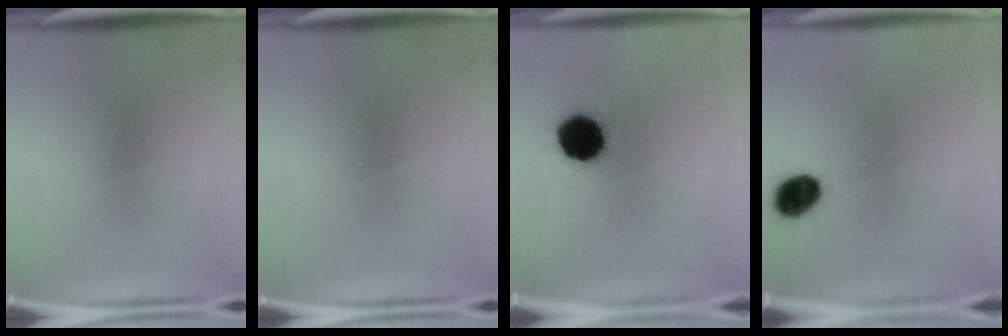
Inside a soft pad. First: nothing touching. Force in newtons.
{"total": 0.0}
{"total": 12.1}
{"total": 6.5}